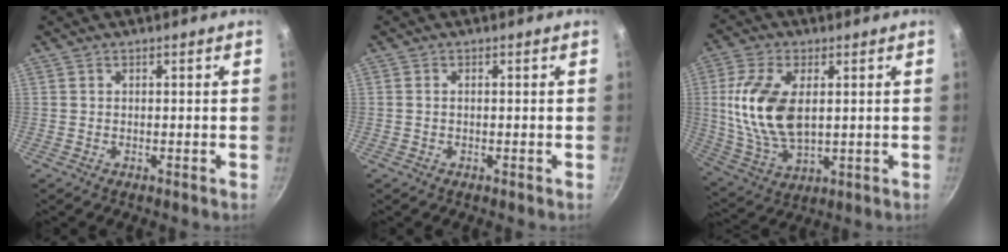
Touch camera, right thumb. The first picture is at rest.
{"total": 0.6, "force": [-0.1, 0.3, 0.5], "torque": [-0.012, 0.004, -0.002]}
{"total": 15.1, "force": [2.3, 8.3, 12.4], "torque": [-0.238, -0.009, 0.051]}